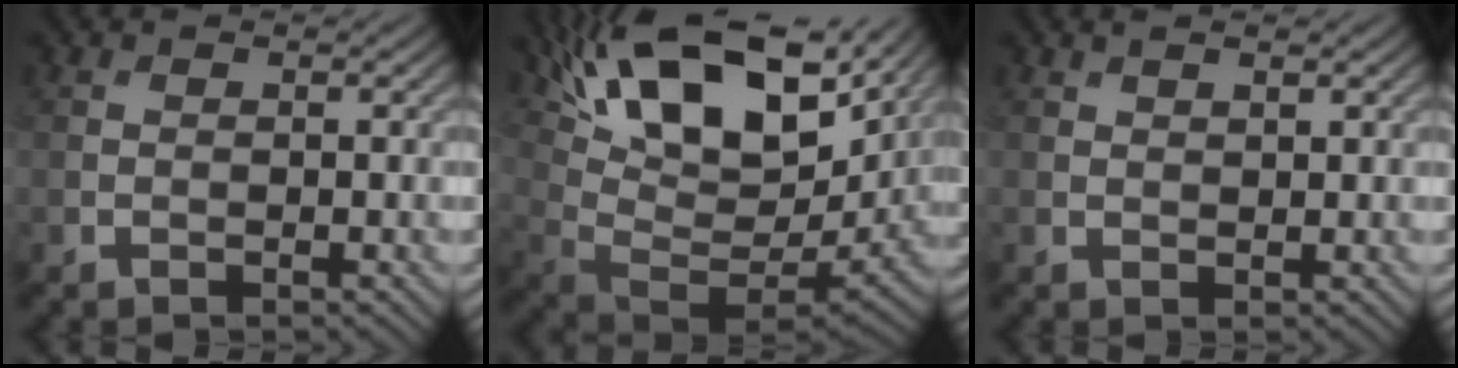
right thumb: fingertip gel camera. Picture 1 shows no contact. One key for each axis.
{"total": 20.1, "fx": 9.8, "fy": 9.1, "fz": 15.0, "tx": -0.279, "ty": 0.038, "tz": 0.160}
{"total": 1.3, "fx": 1.0, "fy": 0.3, "fz": 0.9, "tx": -0.019, "ty": -0.001, "tz": 0.020}